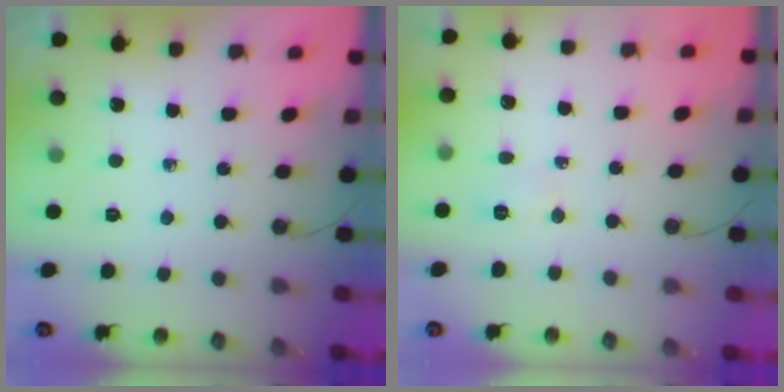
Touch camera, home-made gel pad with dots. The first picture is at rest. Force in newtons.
{"total": 2.6, "press": 2.5, "slide": 0.8}